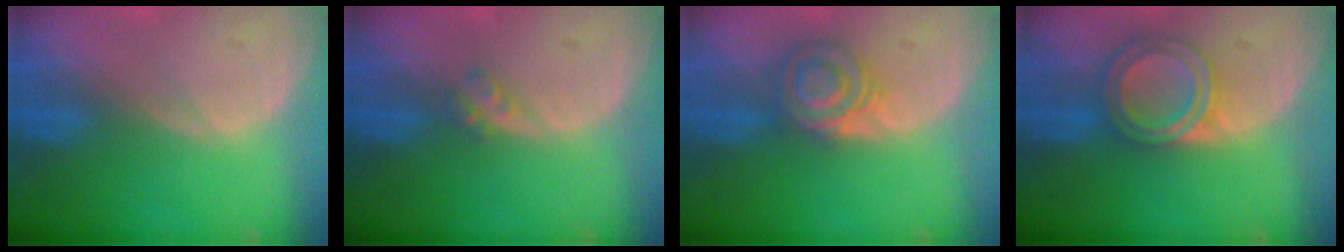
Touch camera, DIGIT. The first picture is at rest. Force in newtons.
{"total": 2.1, "press": 1.8, "slide": 1.0}
{"total": 5.8, "press": 5.7, "slide": 1.1}
{"total": 6.7, "press": 5.9, "slide": 3.2}